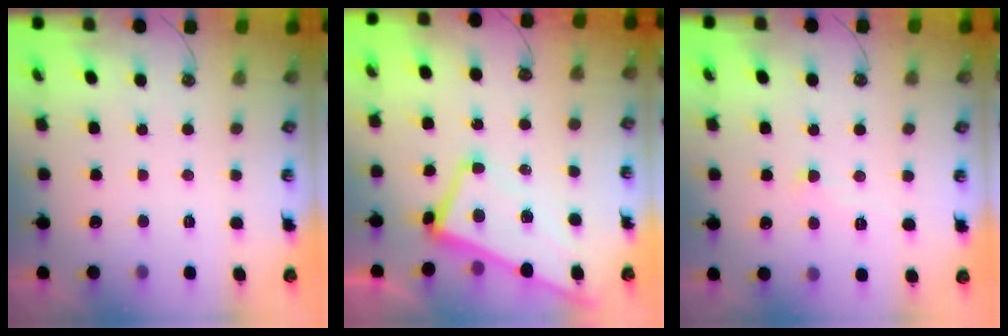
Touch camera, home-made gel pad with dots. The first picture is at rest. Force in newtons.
{"total": 1.0, "press": 0.2, "slide": 1.0}
{"total": 1.3, "press": 1.1, "slide": 0.6}